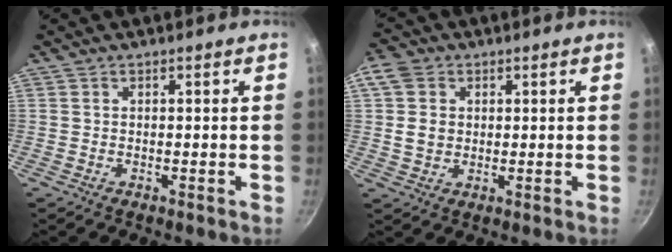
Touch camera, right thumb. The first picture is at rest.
{"total": 6.1, "force": [1.1, 5.1, 3.2], "torque": [-0.040, 0.000, 0.012]}